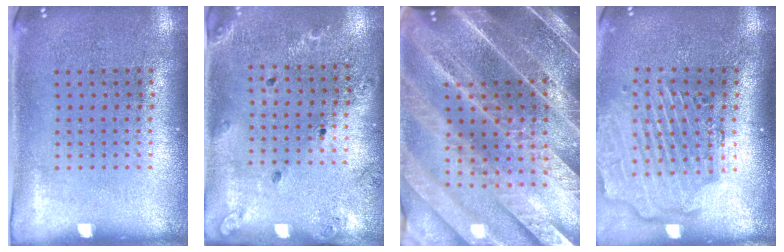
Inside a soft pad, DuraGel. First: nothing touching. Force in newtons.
{"total": 1.3, "press": 1.3, "slide": 0.3}
{"total": 5.5, "press": 4.6, "slide": 2.9}
{"total": 2.8, "press": 2.3, "slide": 1.6}